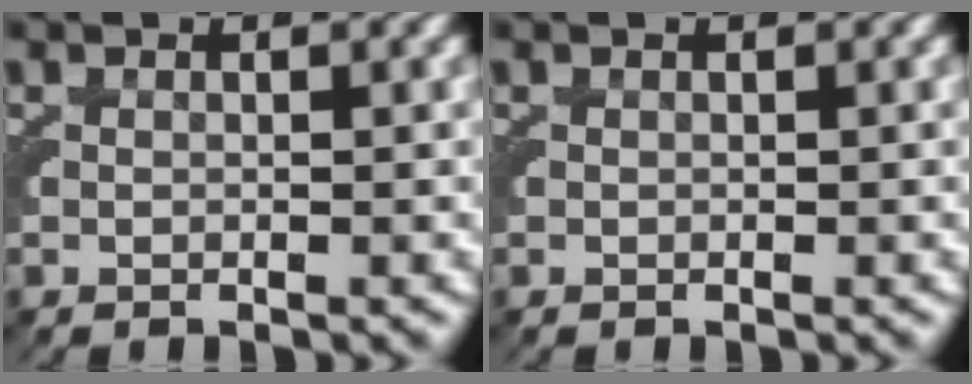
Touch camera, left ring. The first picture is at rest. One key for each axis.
{"total": 0.0}